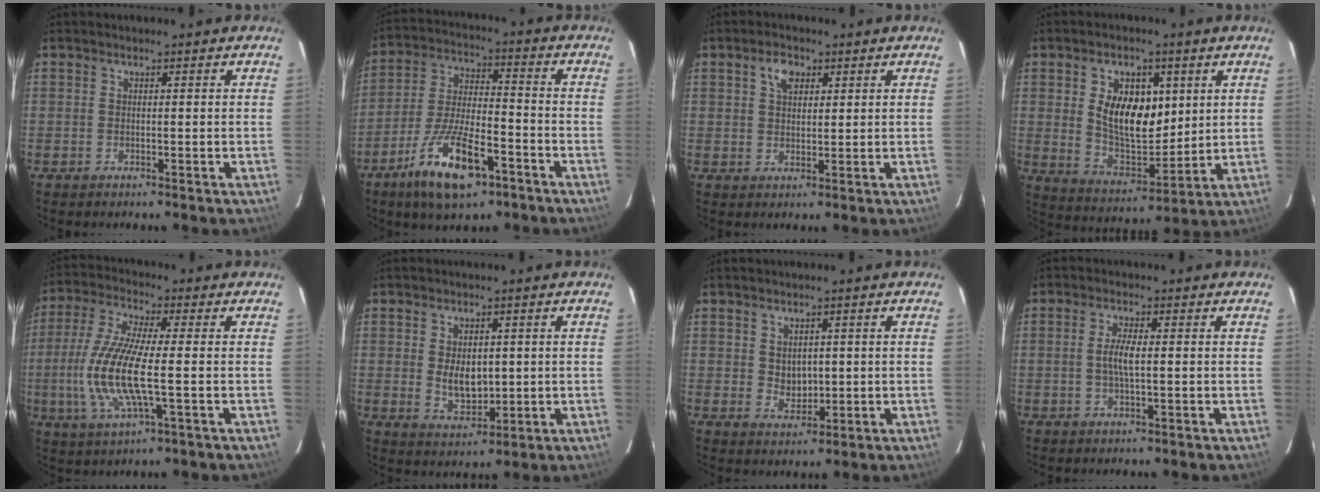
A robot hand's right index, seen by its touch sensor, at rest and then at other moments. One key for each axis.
{"total": 14.6, "fx": -8.5, "fy": 5.0, "fz": 10.8, "tx": -0.224, "ty": -0.015, "tz": -0.151}
{"total": 3.9, "fx": 1.8, "fy": 2.5, "fz": 2.4, "tx": -0.041, "ty": 0.011, "tz": 0.033}
{"total": 12.4, "fx": 3.2, "fy": 7.4, "fz": 9.4, "tx": -0.171, "ty": 0.003, "tz": 0.071}
{"total": 13.6, "fx": -2.0, "fy": 2.9, "fz": 13.1, "tx": -0.278, "ty": -0.008, "tz": -0.043}
{"total": 6.2, "fx": 0.4, "fy": 4.0, "fz": 4.7, "tx": -0.083, "ty": -0.006, "tz": 0.018}
{"total": 3.7, "fx": 0.7, "fy": 3.0, "fz": 2.1, "tx": -0.031, "ty": -0.002, "tz": 0.020}
{"total": 3.4, "fx": 0.0, "fy": 0.6, "fz": 3.4, "tx": -0.067, "ty": 0.000, "tz": 0.000}